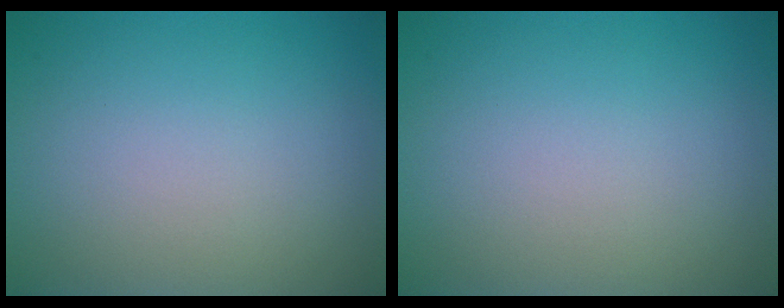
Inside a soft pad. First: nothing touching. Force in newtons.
{"total": 0.0}